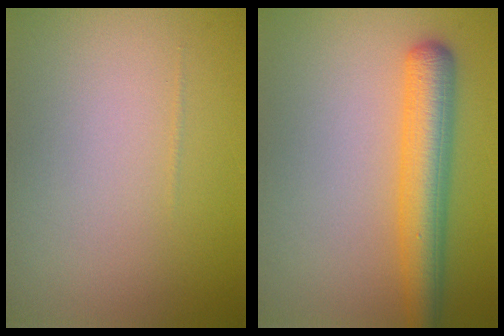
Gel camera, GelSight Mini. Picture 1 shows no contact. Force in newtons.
{"total": 5.3, "press": 5.3, "slide": 0.2}